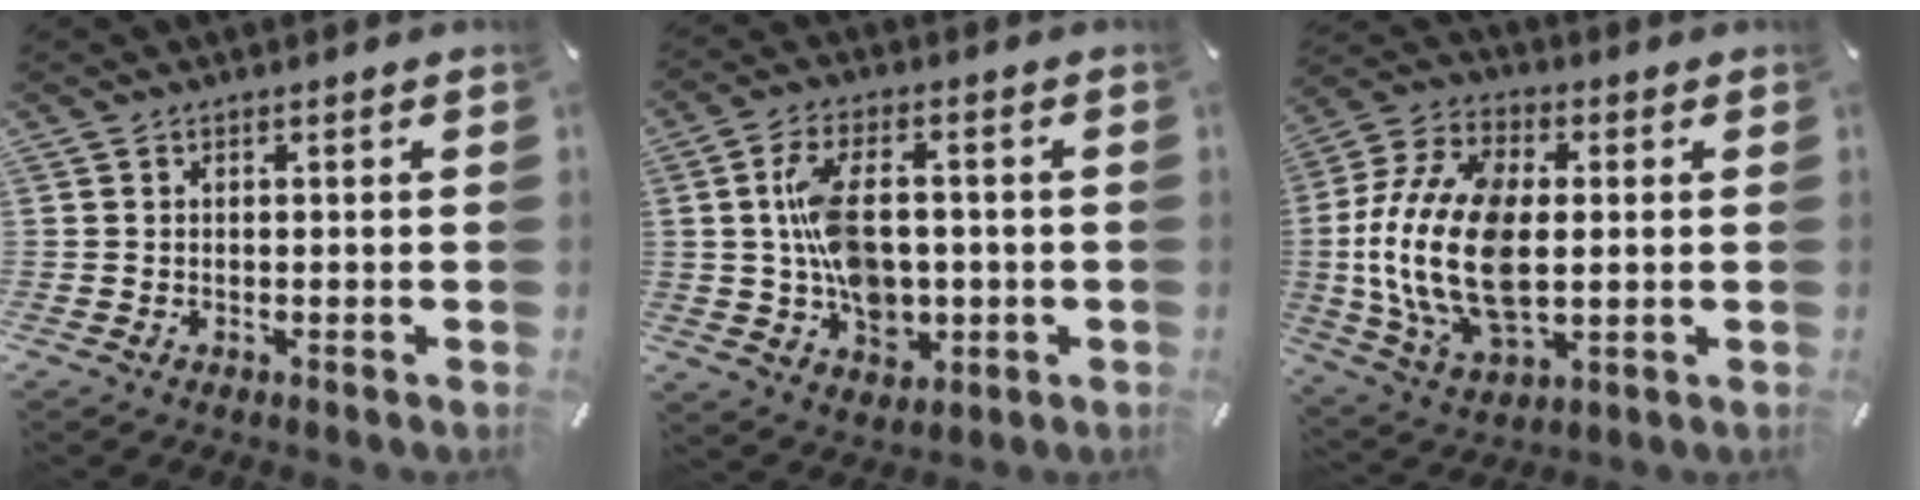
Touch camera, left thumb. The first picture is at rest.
{"total": 12.1, "force": [0.0, 8.3, 8.9], "torque": [-0.153, 0.014, 0.007]}
{"total": 19.5, "force": [-0.3, 12.0, 15.4], "torque": [-0.356, -0.008, -0.010]}